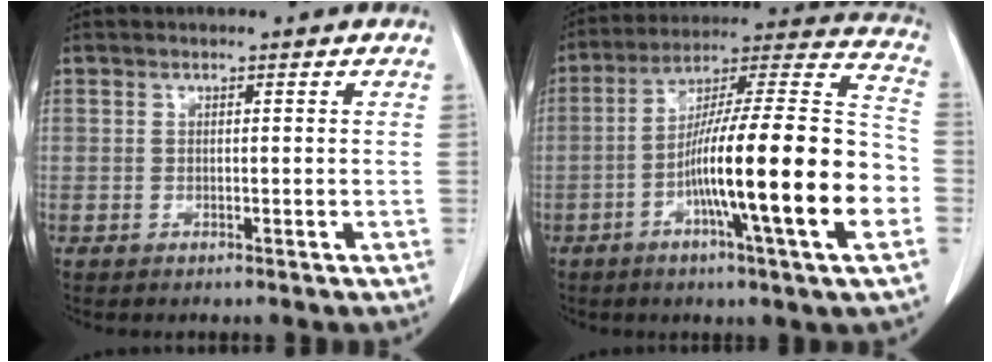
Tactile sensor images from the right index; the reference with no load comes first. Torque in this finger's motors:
{"motor_torque": [1.83, -0.31, 1.05, 0.21]}